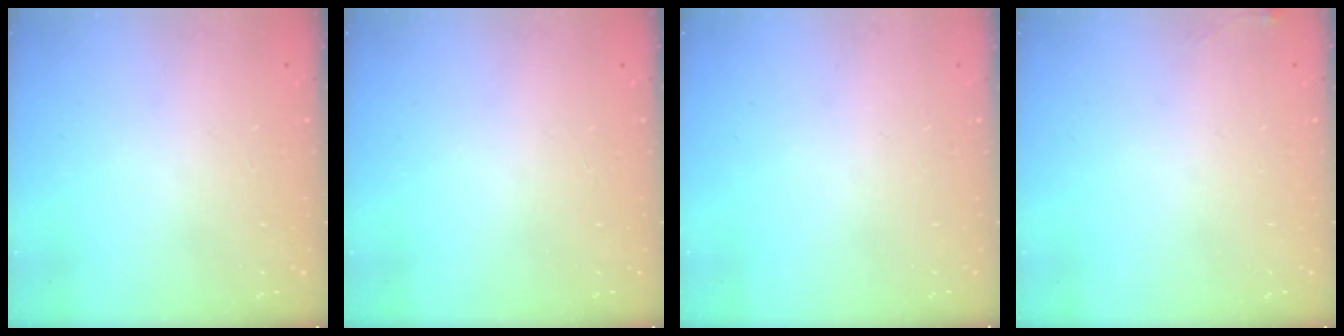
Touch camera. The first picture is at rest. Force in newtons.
{"total": 0.0}
{"total": 0.0}
{"total": 3.9, "press": 3.8, "slide": 0.6}